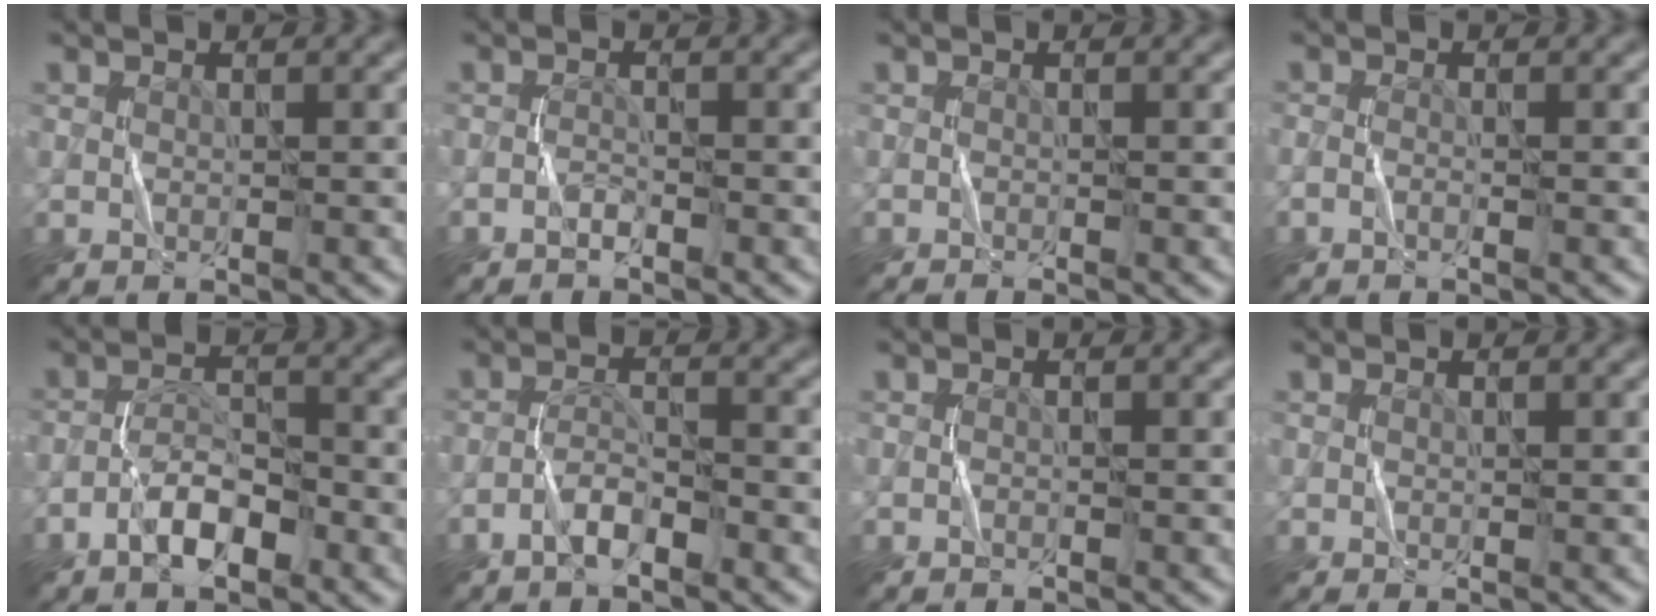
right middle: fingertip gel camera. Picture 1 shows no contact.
{"total": 0.8, "force": [-0.7, 0.2, 0.3], "torque": [-0.006, 0.003, -0.016]}
{"total": 1.0, "force": [-1.0, 0.0, 0.2], "torque": [0.000, -0.003, -0.018]}
{"total": 0.6, "force": [-0.4, 0.1, 0.4], "torque": [-0.011, -0.001, -0.010]}
{"total": 3.7, "force": [-2.1, 1.5, 2.7], "torque": [-0.041, 0.010, -0.042]}
{"total": 2.6, "force": [-1.8, 0.6, 1.8], "torque": [-0.034, 0.009, -0.037]}
{"total": 0.0}
{"total": 0.0}